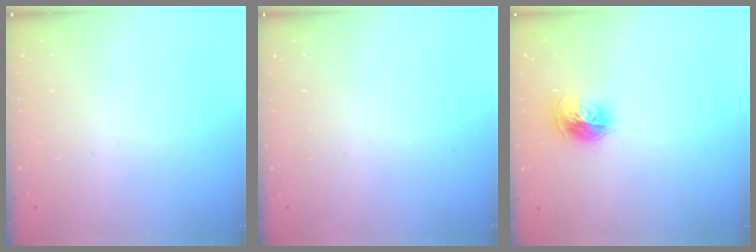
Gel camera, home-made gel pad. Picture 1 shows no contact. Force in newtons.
{"total": 0.0}
{"total": 10.6, "press": 10.5, "slide": 1.2}